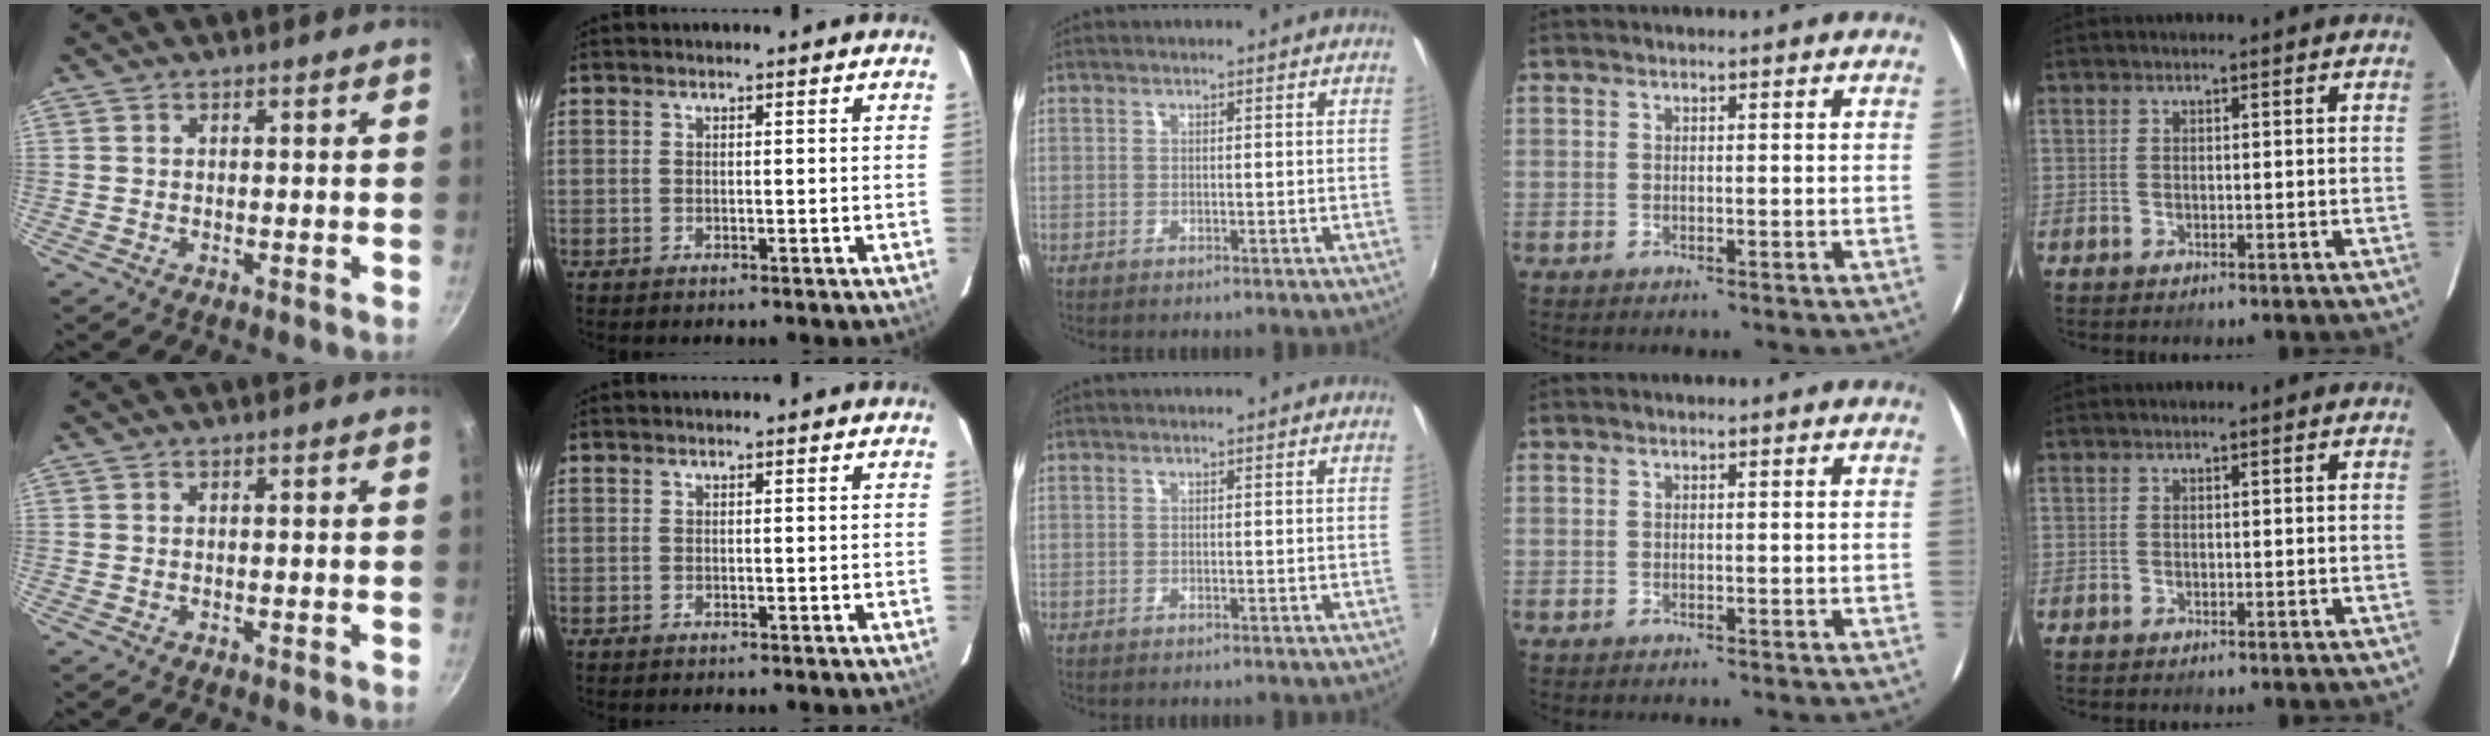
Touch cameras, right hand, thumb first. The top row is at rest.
{}